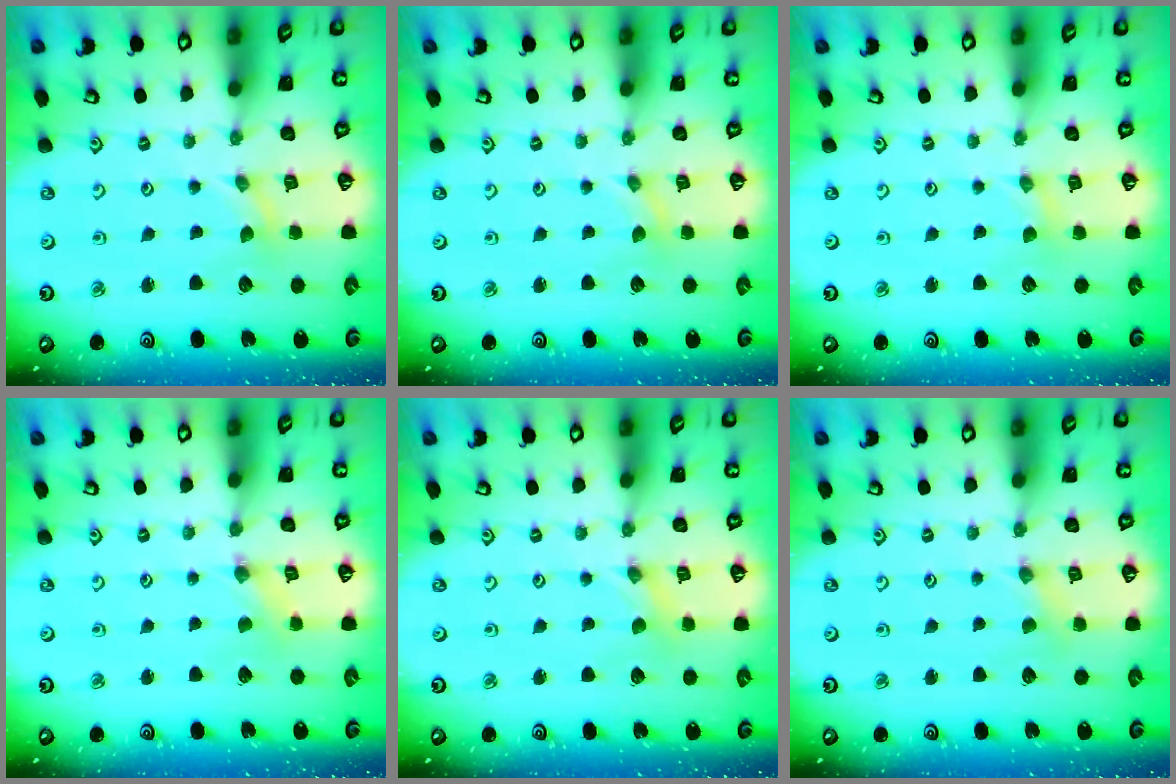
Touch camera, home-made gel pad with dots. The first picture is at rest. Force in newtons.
{"total": 0.0}
{"total": 0.0}
{"total": 0.0}
{"total": 0.0}
{"total": 2.5, "press": 2.4, "slide": 0.6}